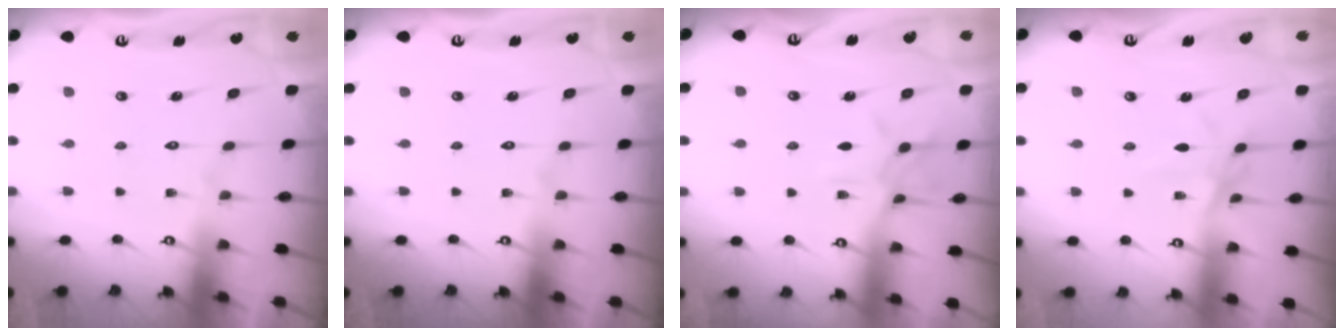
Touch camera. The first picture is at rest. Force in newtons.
{"total": 0.0}
{"total": 6.8, "press": 6.8, "slide": 0.3}
{"total": 3.5, "press": 3.5, "slide": 0.5}